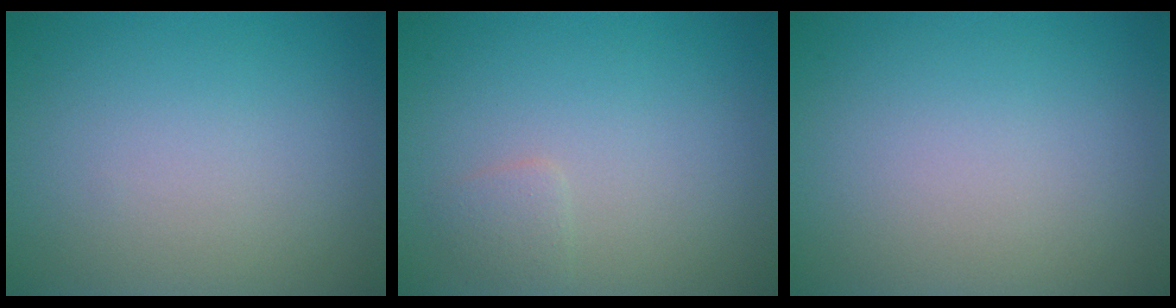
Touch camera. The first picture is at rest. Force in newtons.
{"total": 1.0, "press": 1.0, "slide": 0.0}
{"total": 0.0}